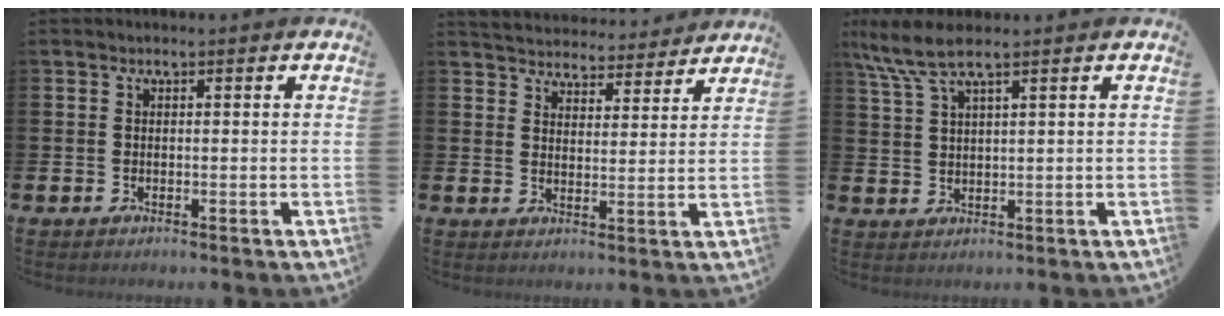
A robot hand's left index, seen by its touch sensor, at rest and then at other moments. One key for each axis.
{"total": 4.8, "fx": 4.7, "fy": 0.8, "fz": -0.3, "tx": -0.012, "ty": -0.037, "tz": 0.081}
{"total": 6.2, "fx": 4.5, "fy": 0.9, "fz": 4.0, "tx": -0.095, "ty": -0.005, "tz": 0.082}